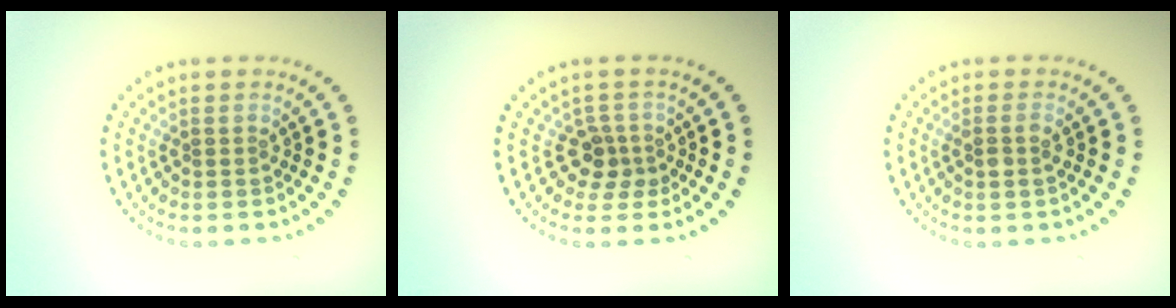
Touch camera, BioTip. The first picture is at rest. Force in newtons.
{"total": 2.3, "press": 1.8, "slide": 1.4}
{"total": 1.3, "press": 1.2, "slide": 0.5}